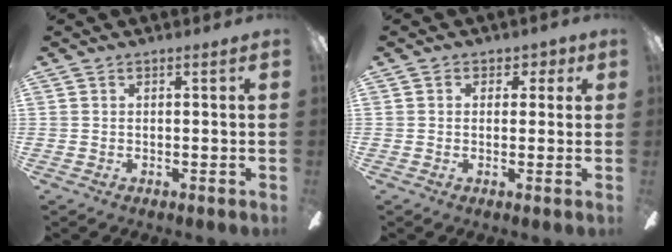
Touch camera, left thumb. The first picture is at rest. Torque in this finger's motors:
{"motor_torque": [-0.34, -0.17, -0.36, 0.22, -0.02]}